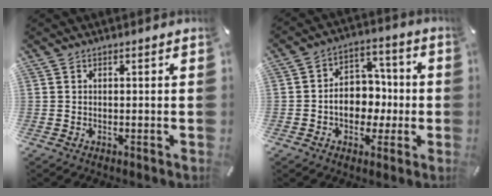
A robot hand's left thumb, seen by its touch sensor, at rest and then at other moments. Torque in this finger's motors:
{"motor_torque": [1.56, 1.67, 1.01, 0.27, 0.16]}